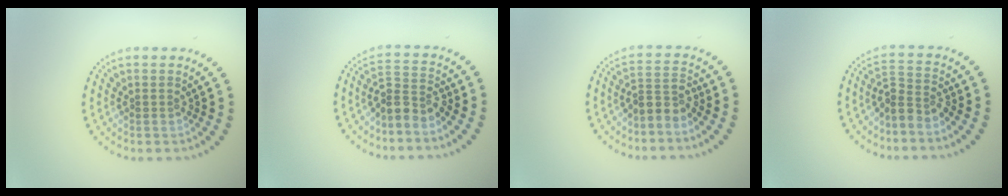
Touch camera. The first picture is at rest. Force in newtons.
{"total": 2.8, "press": 2.1, "slide": 1.9}
{"total": 2.6, "press": 1.9, "slide": 1.7}
{"total": 2.5, "press": 1.9, "slide": 1.7}